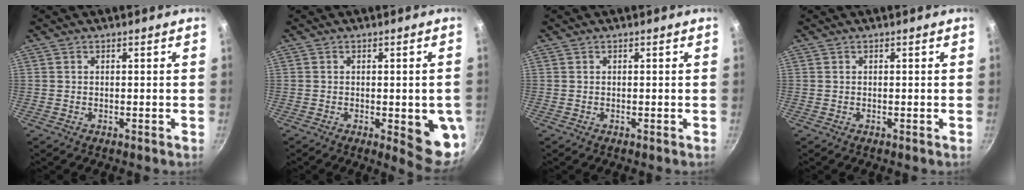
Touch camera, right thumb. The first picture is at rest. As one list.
[{"total": 9.5, "force": [-1.9, 2.9, 8.8], "torque": [-0.082, -0.003, -0.017]}, {"total": 0.0}, {"total": 0.0}]